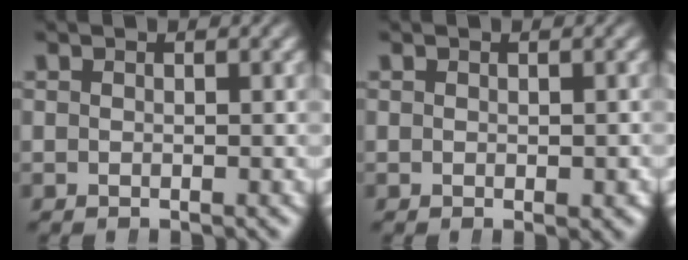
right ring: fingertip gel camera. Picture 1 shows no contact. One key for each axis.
{"total": 0.7, "fx": -0.2, "fy": 0.4, "fz": 0.6, "tx": -0.008, "ty": -0.008, "tz": 0.001}